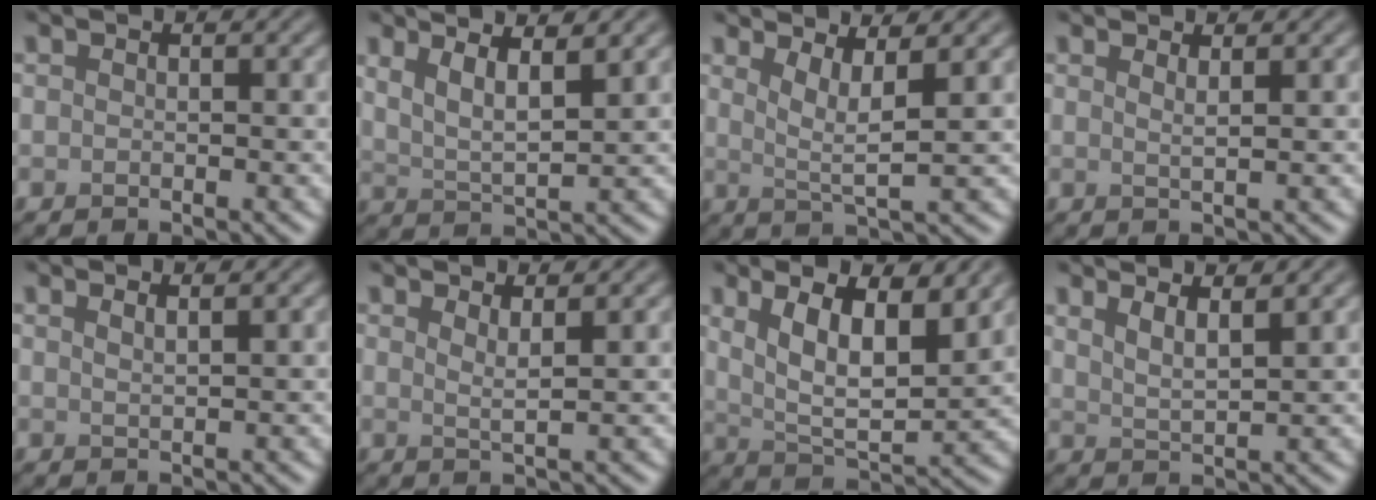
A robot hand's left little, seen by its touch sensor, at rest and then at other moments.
{"total": 4.9, "force": [3.0, 1.3, 3.6], "torque": [-0.065, 0.010, 0.046]}
{"total": 3.5, "force": [1.6, 0.7, 3.1], "torque": [-0.054, -0.008, 0.031]}
{"total": 1.3, "force": [0.9, 0.4, 0.9], "torque": [-0.005, -0.001, 0.009]}
{"total": 1.7, "force": [1.1, 0.6, 1.1], "torque": [-0.005, 0.005, 0.005]}
{"total": 1.9, "force": [1.3, 0.4, 1.4], "torque": [-0.017, -0.003, 0.017]}
{"total": 8.3, "force": [3.5, 3.4, 6.8], "torque": [-0.122, -0.005, 0.060]}
{"total": 3.5, "force": [2.7, 0.9, 2.0], "torque": [-0.023, 0.009, 0.036]}